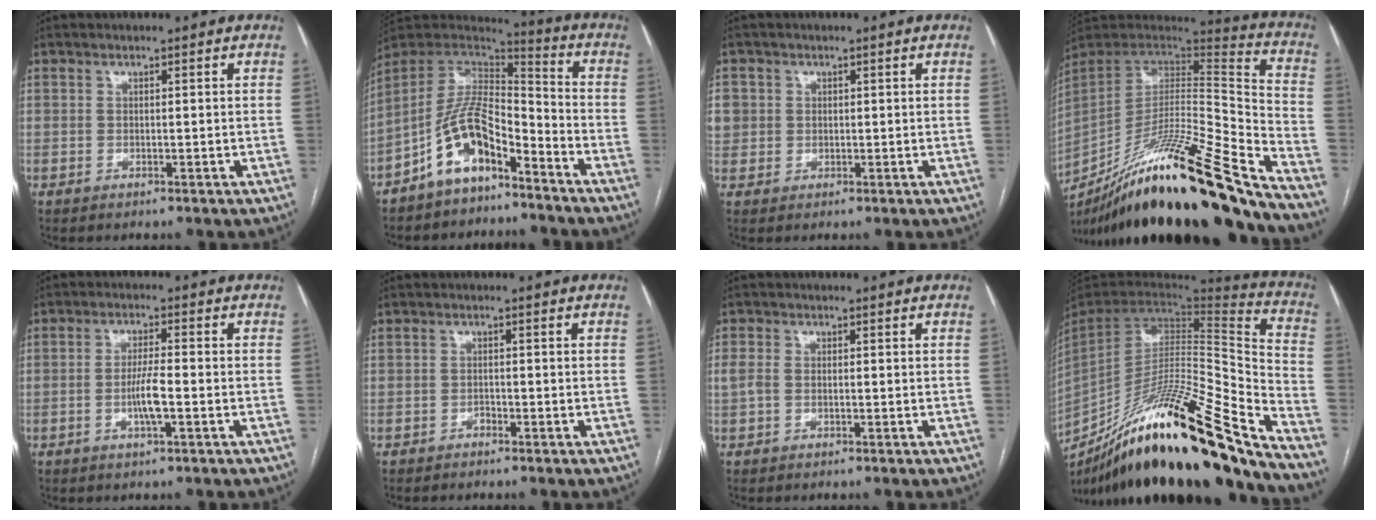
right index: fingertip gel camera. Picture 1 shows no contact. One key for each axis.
{"total": 11.0, "fx": -7.4, "fy": 3.5, "fz": 7.3, "tx": -0.146, "ty": 0.028, "tz": -0.140}
{"total": 5.9, "fx": 1.0, "fy": 5.6, "fz": 1.6, "tx": -0.057, "ty": 0.018, "tz": 0.028}
{"total": 31.7, "fx": -23.3, "fy": 1.7, "fz": 21.4, "tx": -0.320, "ty": -0.044, "tz": -0.389}
{"total": 4.5, "fx": -1.3, "fy": 0.4, "fz": 4.3, "tx": -0.087, "ty": -0.003, "tz": -0.024}
{"total": 0.8, "fx": -0.8, "fy": 0.3, "fz": 0.2, "tx": 0.001, "ty": 0.002, "tz": -0.015}
{"total": 2.8, "fx": -0.2, "fy": 2.0, "fz": 1.9, "tx": -0.060, "ty": 0.014, "tz": -0.003}
{"total": 33.7, "fx": -24.2, "fy": 2.5, "fz": 23.2, "tx": -0.349, "ty": -0.053, "tz": -0.399}